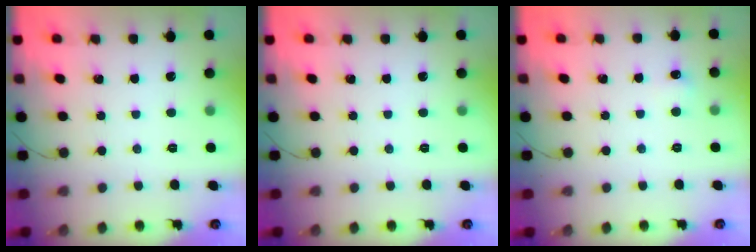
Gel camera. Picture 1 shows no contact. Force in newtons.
{"total": 0.0}
{"total": 4.2, "press": 3.9, "slide": 1.3}